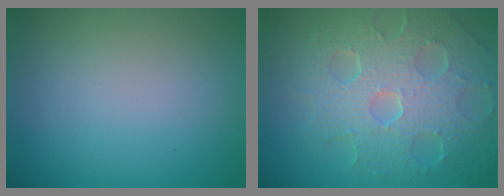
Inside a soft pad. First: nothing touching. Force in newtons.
{"total": 8.6, "press": 5.9, "slide": 6.2}